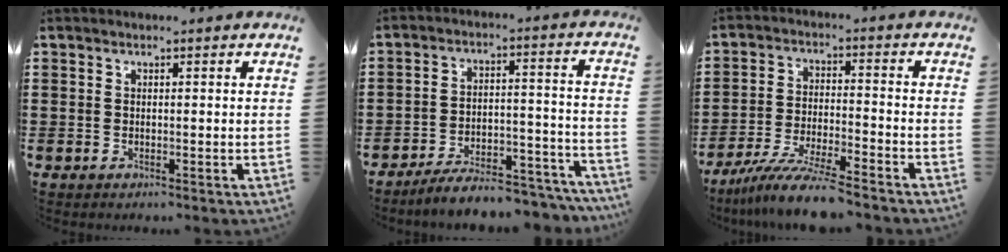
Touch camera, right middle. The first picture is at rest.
{"total": 7.2, "force": [-6.8, 0.8, 2.3], "torque": [-0.033, 0.016, -0.129]}
{"total": 9.1, "force": [-7.9, 0.3, 4.5], "torque": [-0.093, 0.000, -0.155]}